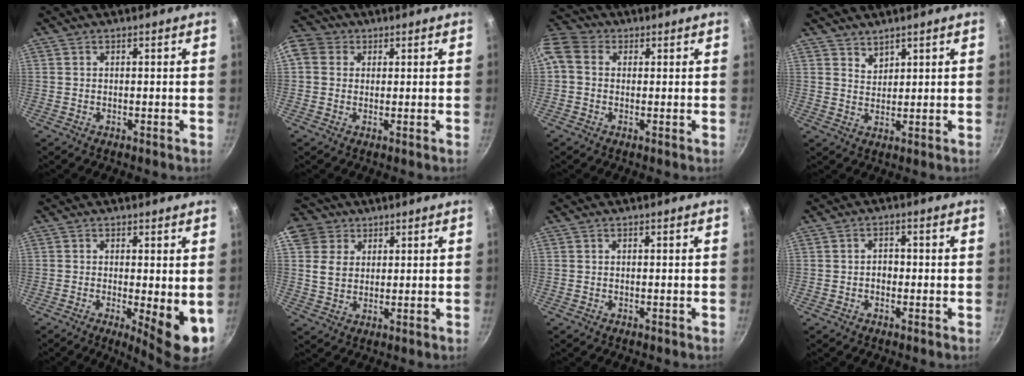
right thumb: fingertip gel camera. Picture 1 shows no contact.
{"total": 8.5, "force": [2.0, 7.4, 3.8], "torque": [-0.065, 0.016, 0.022]}
{"total": 9.3, "force": [0.9, 7.7, 5.1], "torque": [-0.112, 0.029, 0.002]}
{"total": 2.7, "force": [2.3, 1.3, 0.5], "torque": [-0.001, -0.008, 0.044]}
{"total": 8.5, "force": [-1.1, 2.2, 8.1], "torque": [-0.099, -0.012, -0.007]}
{"total": 9.7, "force": [4.2, 8.0, 3.7], "torque": [-0.053, -0.004, 0.070]}
{"total": 0.0}
{"total": 2.8, "force": [-0.5, 2.2, 1.7], "torque": [-0.007, 0.011, -0.010]}